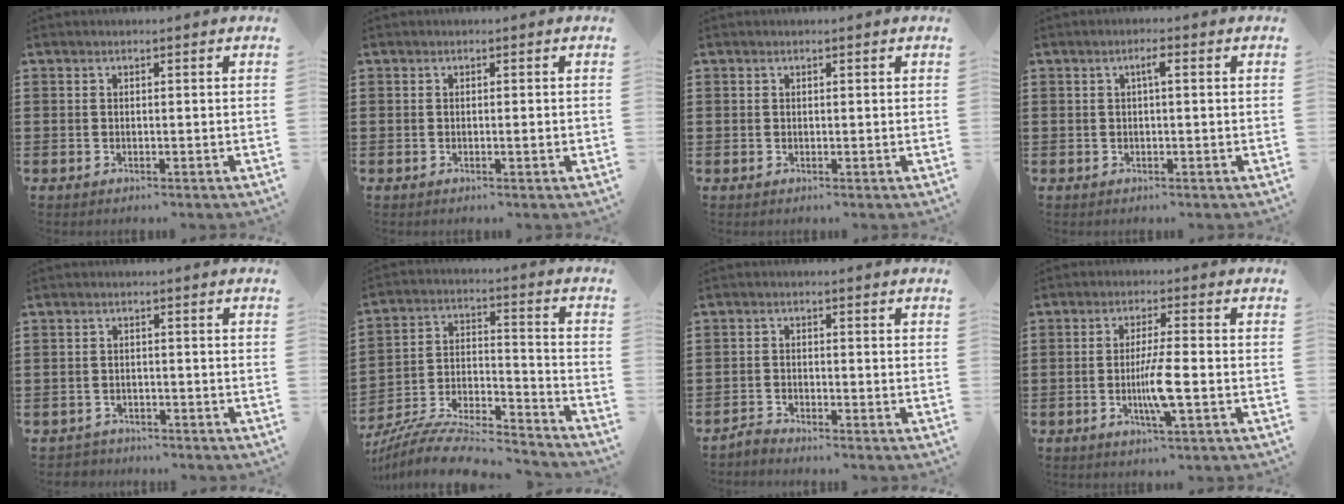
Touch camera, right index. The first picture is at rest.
{"total": 1.2, "force": [-0.1, 0.1, 1.2], "torque": [-0.020, -0.003, -0.002]}
{"total": 0.6, "force": [0.3, 0.5, 0.0], "torque": [-0.002, 0.004, 0.005]}
{"total": 2.1, "force": [0.3, 0.3, 2.1], "torque": [-0.041, 0.004, 0.002]}
{"total": 1.6, "force": [-1.5, 0.5, -0.2], "torque": [-0.002, 0.004, -0.036]}
{"total": 9.3, "force": [-8.5, 1.4, 3.5], "torque": [-0.064, 0.008, -0.168]}
{"total": 1.7, "force": [-1.7, 0.1, 0.2], "torque": [-0.008, 0.003, -0.034]}
{"total": 6.1, "force": [-1.5, 0.5, 5.9], "torque": [-0.113, -0.012, -0.030]}